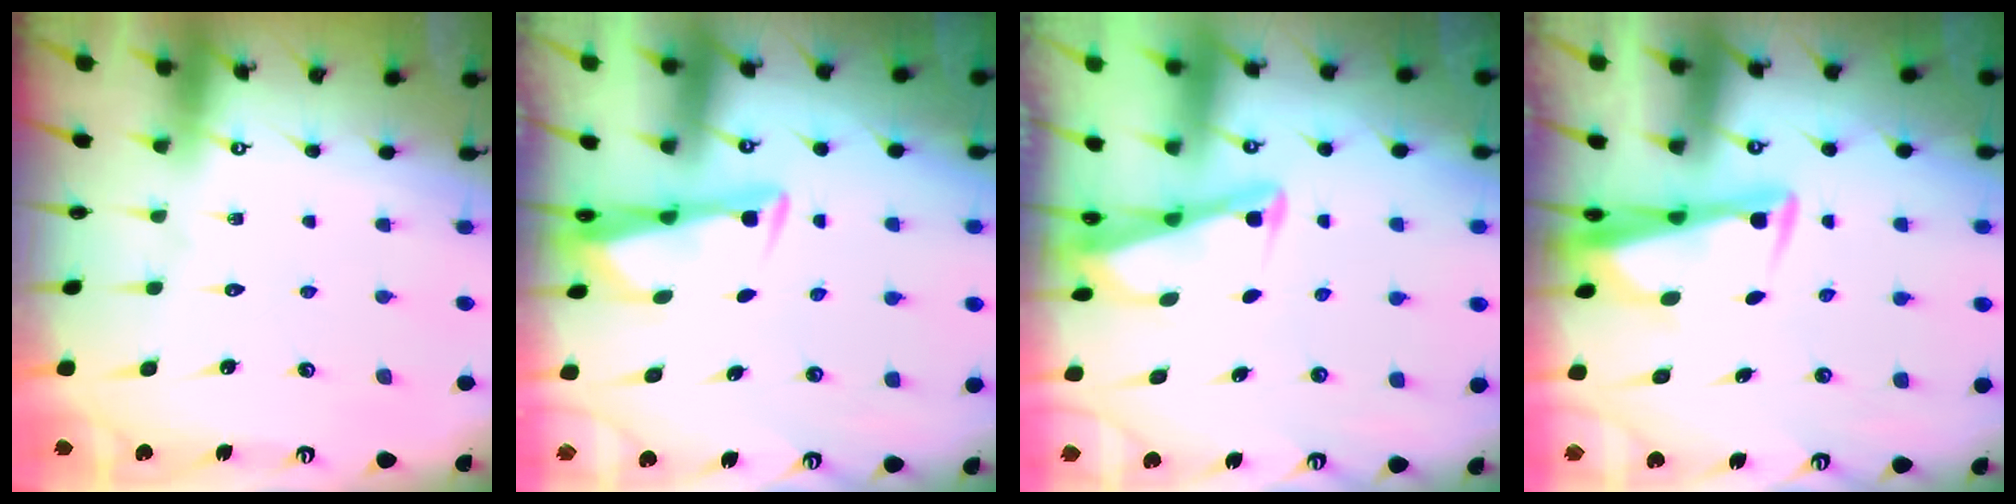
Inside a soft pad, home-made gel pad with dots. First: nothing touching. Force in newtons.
{"total": 3.3, "press": 3.3, "slide": 0.4}
{"total": 2.7, "press": 2.7, "slide": 0.3}
{"total": 3.5, "press": 3.4, "slide": 1.1}